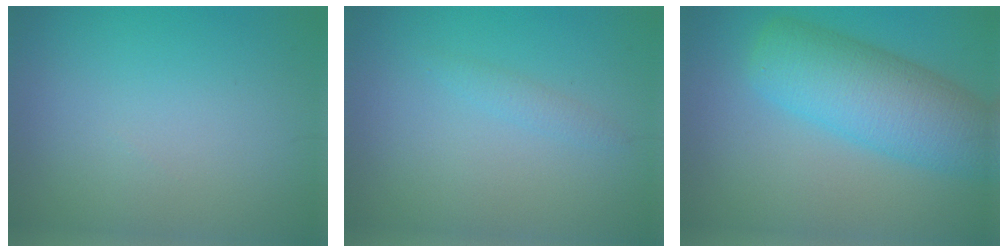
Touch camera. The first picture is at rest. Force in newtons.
{"total": 1.0, "press": 1.0, "slide": 0.1}
{"total": 7.8, "press": 7.8, "slide": 0.2}